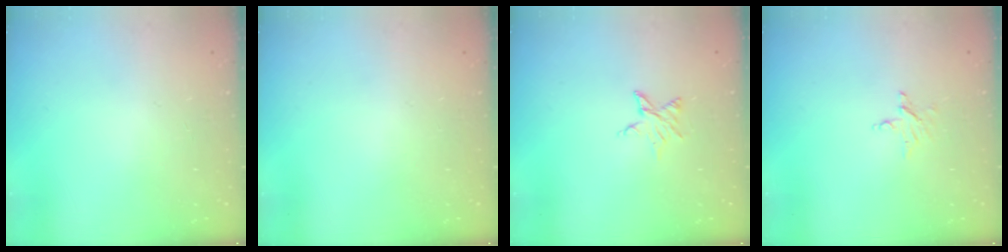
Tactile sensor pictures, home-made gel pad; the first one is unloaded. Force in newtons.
{"total": 0.0}
{"total": 3.9, "press": 3.9, "slide": 0.4}
{"total": 3.1, "press": 3.1, "slide": 0.3}